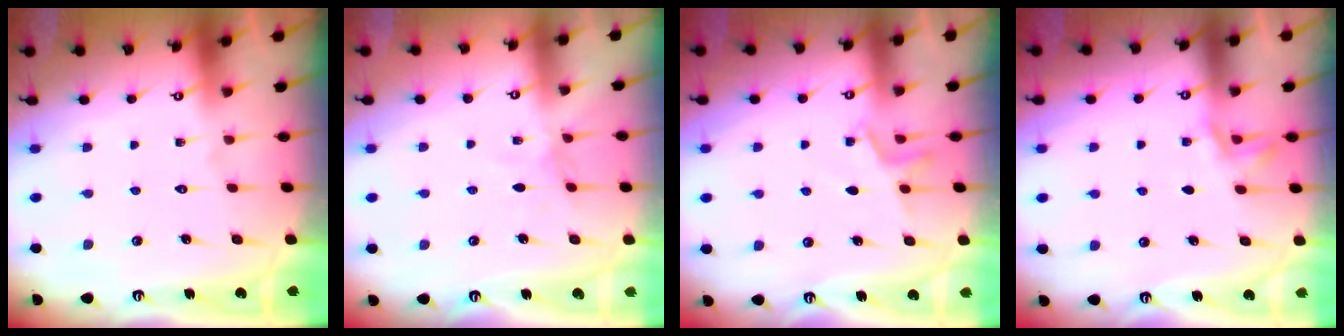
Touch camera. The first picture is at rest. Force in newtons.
{"total": 3.0, "press": 2.9, "slide": 0.4}
{"total": 6.2, "press": 5.9, "slide": 2.0}
{"total": 3.8, "press": 3.1, "slide": 2.1}